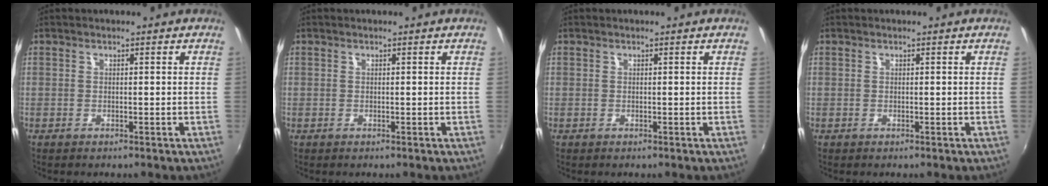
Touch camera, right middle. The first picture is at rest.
{"total": 0.0}
{"total": 0.0}
{"total": 0.0}